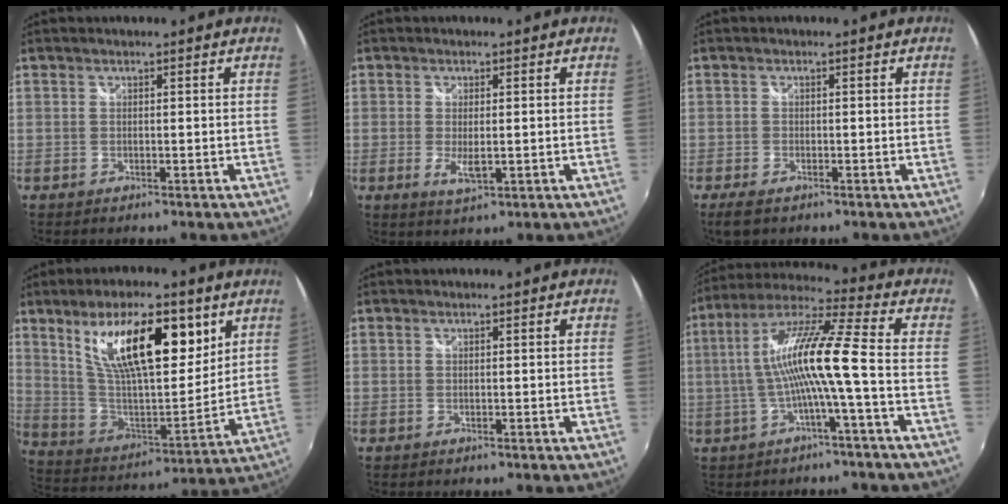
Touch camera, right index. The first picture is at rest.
{"total": 3.7, "force": [-0.7, 1.3, 3.4], "torque": [-0.065, -0.011, -0.009]}
{"total": 3.6, "force": [-2.4, 1.6, 2.1], "torque": [-0.048, -0.014, -0.043]}
{"total": 21.1, "force": [10.2, 7.6, 16.8], "torque": [-0.285, 0.003, 0.187]}
{"total": 0.0}
{"total": 12.6, "force": [-1.9, -0.5, 12.4], "torque": [-0.231, 0.011, -0.030]}